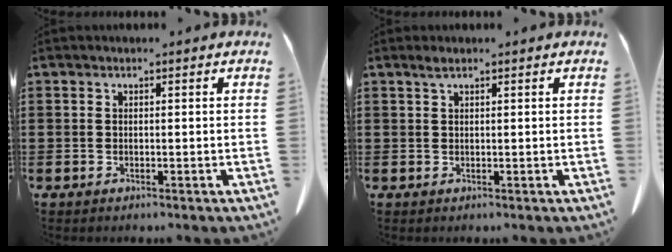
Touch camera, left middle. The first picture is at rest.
{"total": 1.1, "force": [0.7, 0.2, 0.9], "torque": [-0.019, 0.002, 0.012]}